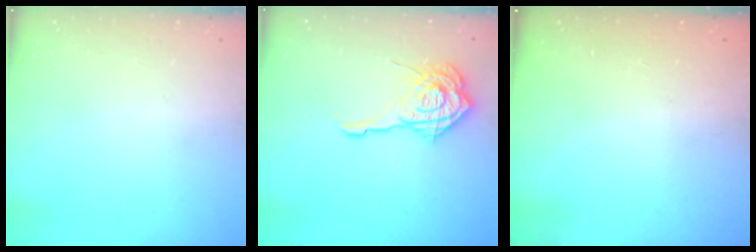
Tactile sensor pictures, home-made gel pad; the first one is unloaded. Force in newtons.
{"total": 15.6, "press": 15.6, "slide": 1.4}
{"total": 2.3, "press": 2.2, "slide": 0.7}